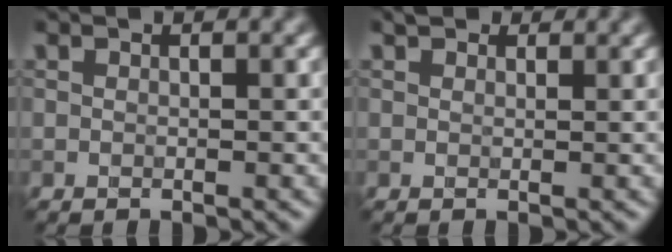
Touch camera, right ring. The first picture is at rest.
{"total": 1.0, "force": [0.8, 0.5, 0.2], "torque": [-0.004, -0.001, 0.008]}